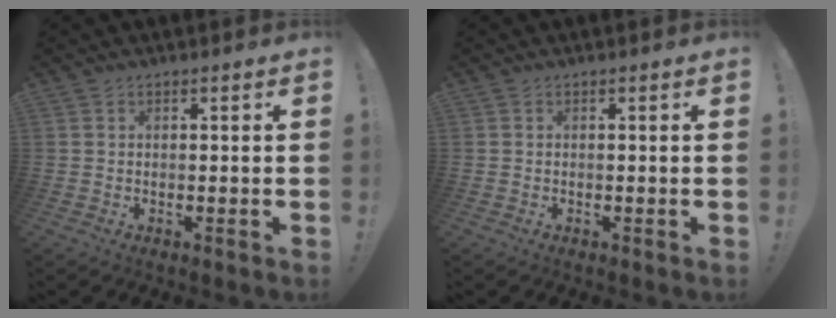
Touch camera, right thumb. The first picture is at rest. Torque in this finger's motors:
{"motor_torque": [-0.05, -0.10, -0.14, 0.05, -0.03]}